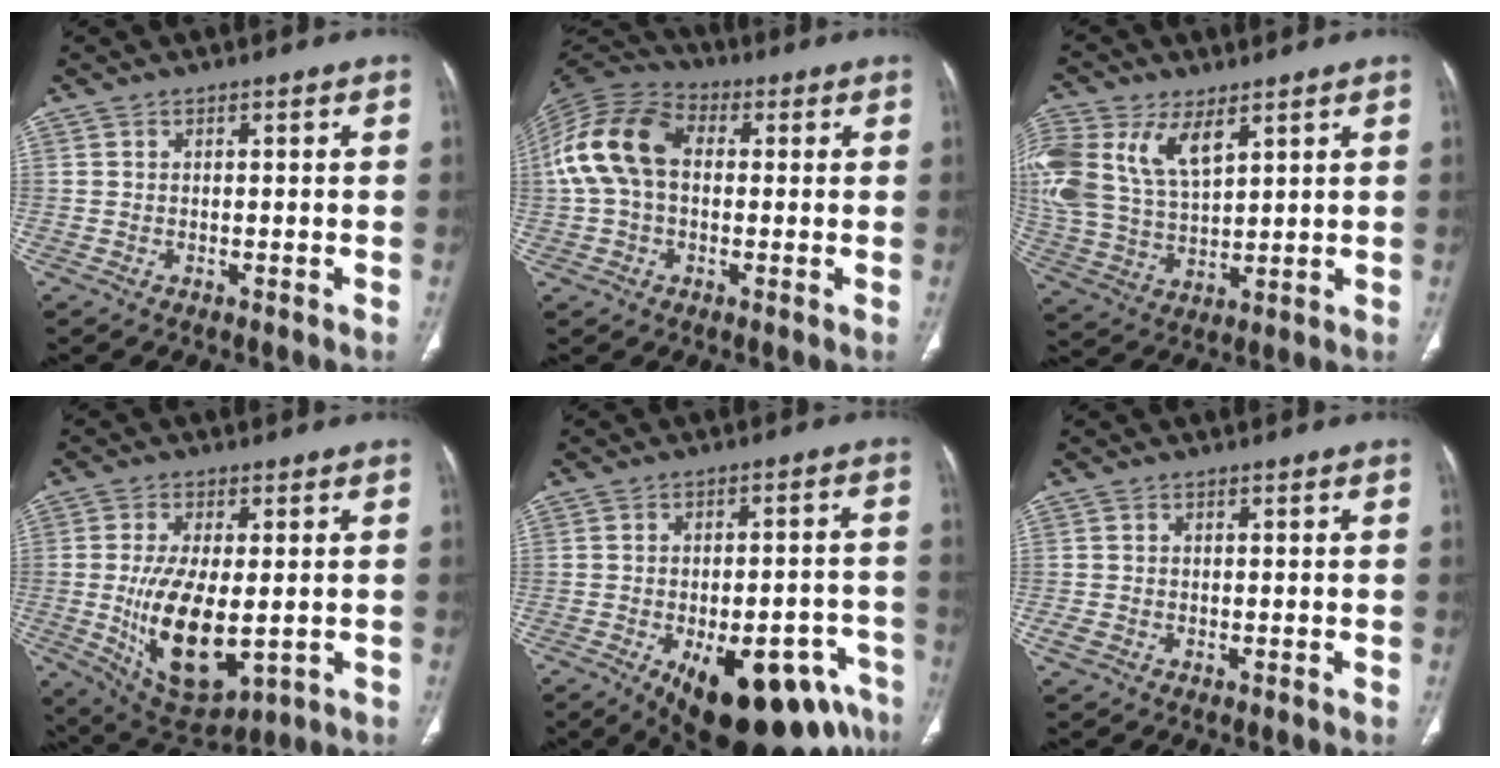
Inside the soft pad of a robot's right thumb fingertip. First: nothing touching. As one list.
[{"total": 13.8, "force": [1.3, 9.4, 10.0], "torque": [-0.205, 0.037, 0.014]}, {"total": 17.3, "force": [7.9, 9.6, 12.0], "torque": [-0.272, -0.010, 0.158]}, {"total": 15.0, "force": [-1.9, 7.0, 13.1], "torque": [-0.229, -0.023, -0.010]}, {"total": 21.7, "force": [-11.1, 9.7, 15.9], "torque": [-0.146, 0.046, -0.139]}, {"total": 1.6, "force": [-0.5, 1.2, 0.9], "torque": [-0.022, 0.003, -0.010]}]